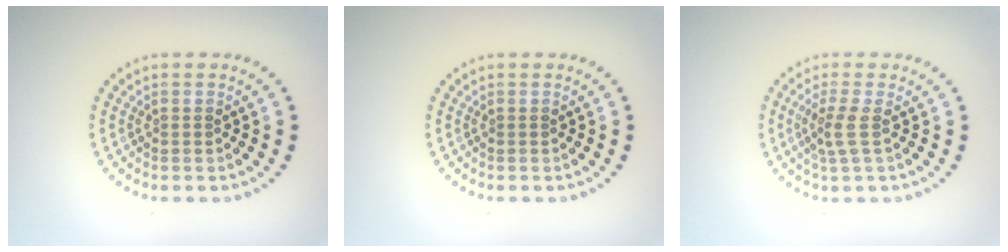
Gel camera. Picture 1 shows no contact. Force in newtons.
{"total": 0.0}
{"total": 2.0, "press": 1.5, "slide": 1.3}